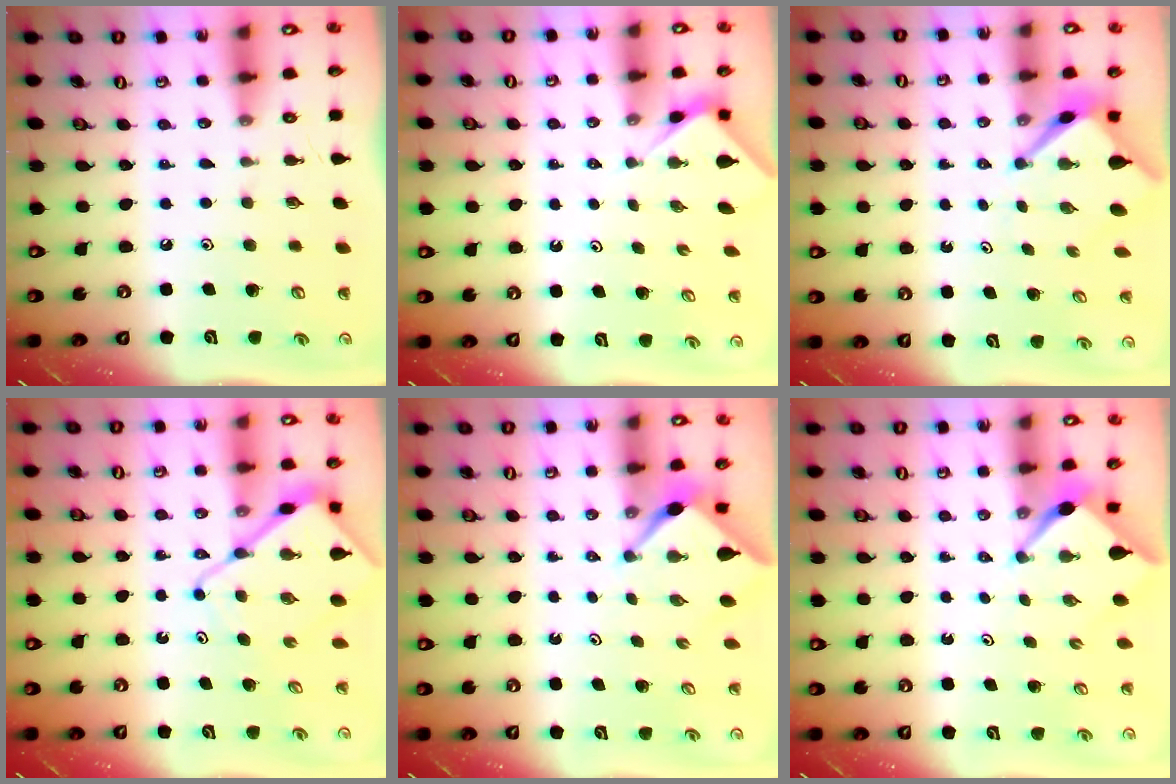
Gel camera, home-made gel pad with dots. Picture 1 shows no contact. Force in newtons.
{"total": 2.0, "press": 1.9, "slide": 0.4}
{"total": 3.2, "press": 3.2, "slide": 0.2}
{"total": 9.7, "press": 9.7, "slide": 1.0}
{"total": 2.2, "press": 2.2, "slide": 0.3}
{"total": 2.4, "press": 2.4, "slide": 0.2}